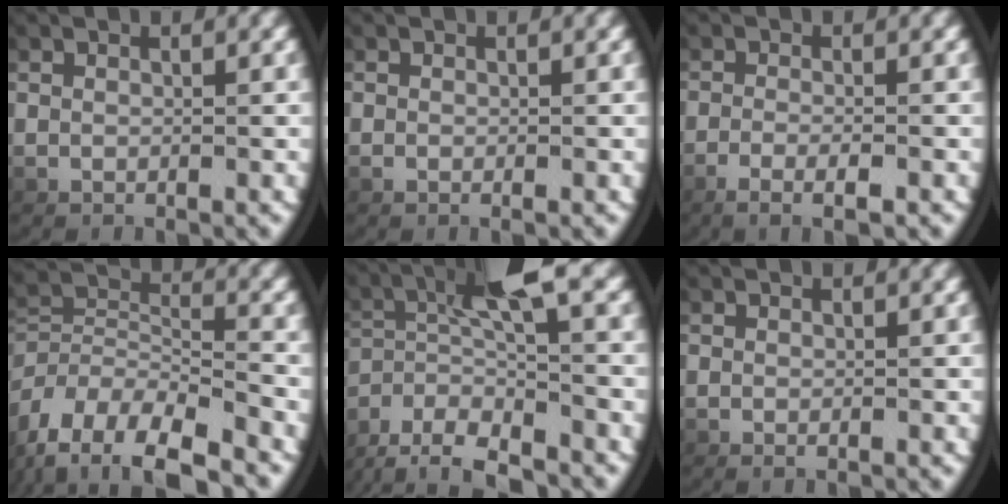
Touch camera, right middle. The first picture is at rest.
{"total": 0.7, "force": [-0.4, 0.4, 0.5], "torque": [-0.014, 0.000, -0.006]}
{"total": 3.0, "force": [-1.8, 0.5, 2.3], "torque": [-0.052, -0.002, -0.030]}
{"total": 7.8, "force": [-3.0, 5.1, 5.0], "torque": [-0.108, -0.014, -0.047]}
{"total": 6.1, "force": [-1.0, 3.4, 5.0], "torque": [-0.112, -0.012, -0.010]}
{"total": 0.6, "force": [-0.5, 0.3, 0.3], "torque": [-0.013, -0.006, -0.003]}